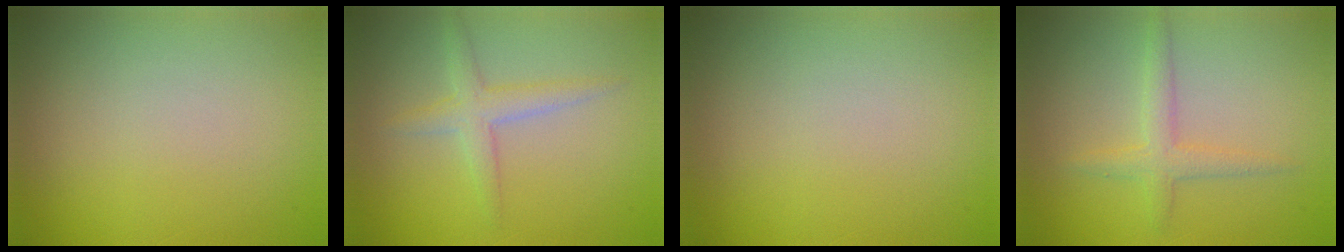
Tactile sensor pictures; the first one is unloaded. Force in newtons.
{"total": 2.3, "press": 2.3, "slide": 0.2}
{"total": 0.0}
{"total": 2.2, "press": 2.2, "slide": 0.0}